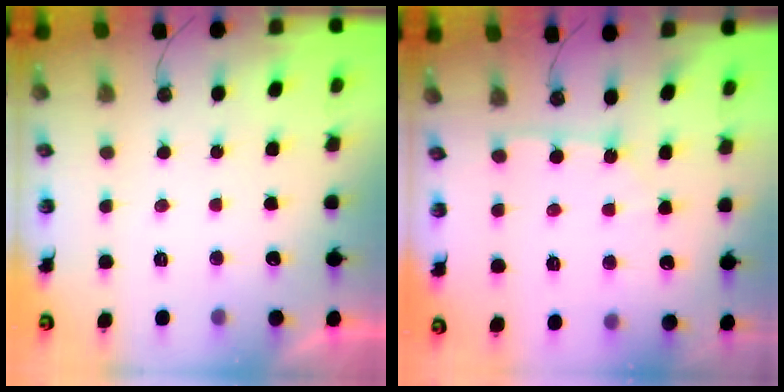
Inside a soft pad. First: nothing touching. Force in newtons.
{"total": 2.5, "press": 2.5, "slide": 0.3}